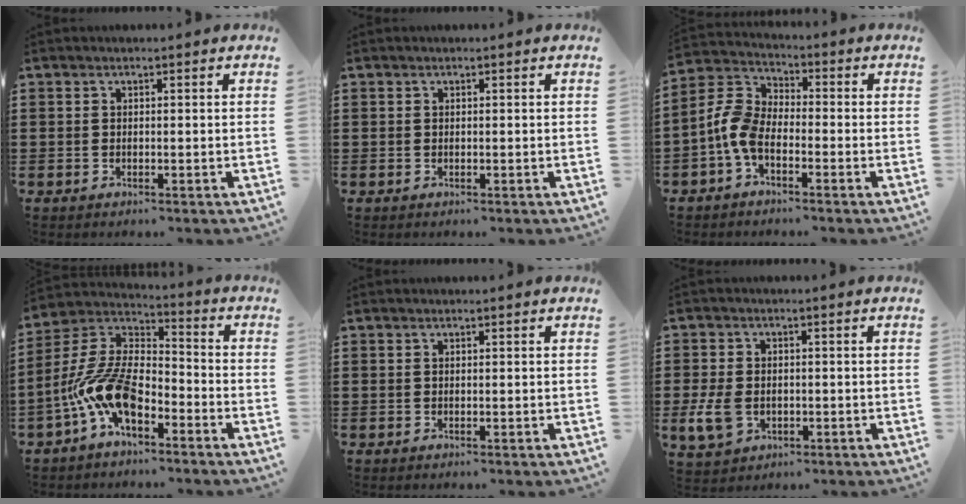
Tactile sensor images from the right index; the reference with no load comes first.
{"total": 0.0}
{"total": 6.6, "force": [-2.7, 3.8, 4.6], "torque": [-0.137, -0.005, -0.064]}
{"total": 12.4, "force": [-6.0, 5.6, 9.3], "torque": [-0.232, -0.008, -0.124]}
{"total": 0.0}
{"total": 4.7, "force": [-1.2, 3.5, 2.9], "torque": [-0.083, -0.004, -0.028]}